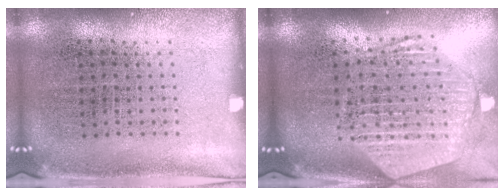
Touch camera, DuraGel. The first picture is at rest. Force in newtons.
{"total": 2.6, "press": 2.1, "slide": 1.5}